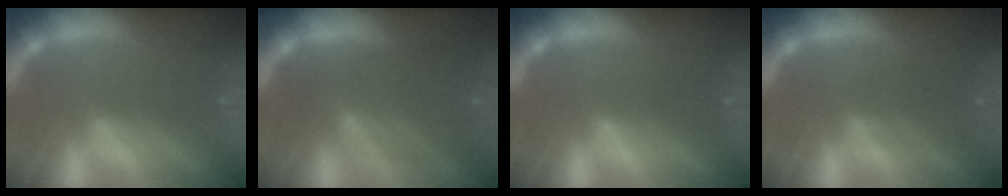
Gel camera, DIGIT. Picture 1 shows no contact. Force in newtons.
{"total": 7.1}
{"total": 1.5}
{"total": 3.0}